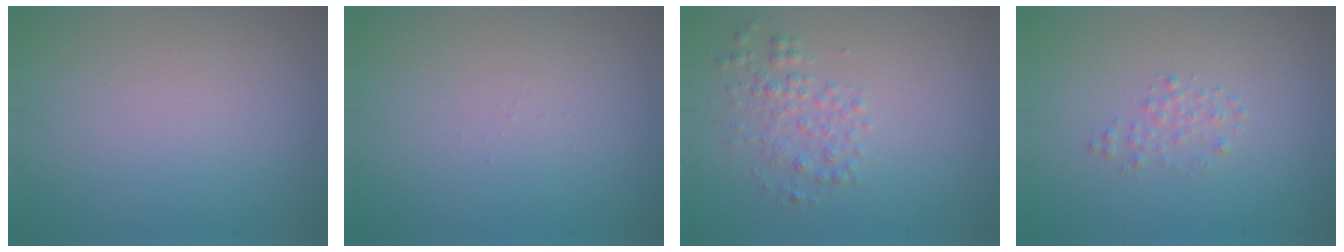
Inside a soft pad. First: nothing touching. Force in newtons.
{"total": 0.0}
{"total": 2.2, "press": 2.2, "slide": 0.1}
{"total": 1.1, "press": 1.1, "slide": 0.1}